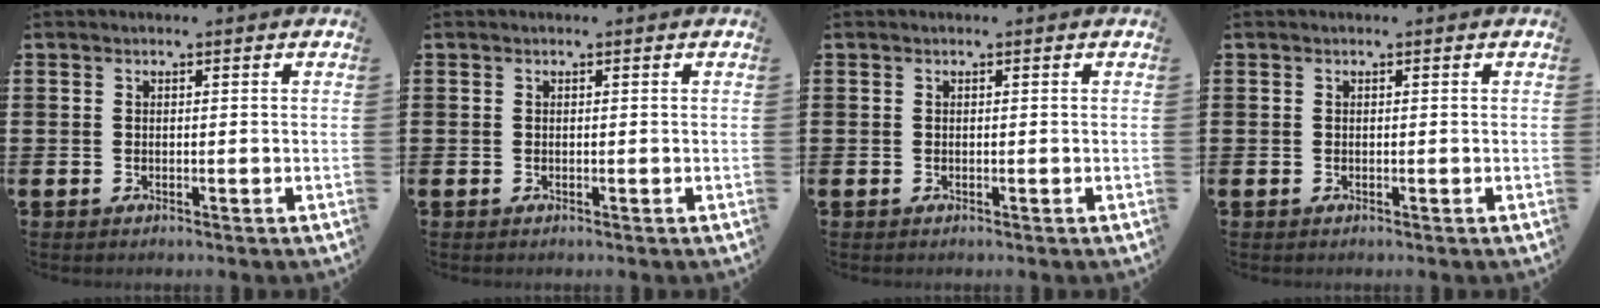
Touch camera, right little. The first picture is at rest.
{"total": 0.0}
{"total": 0.0}
{"total": 0.0}